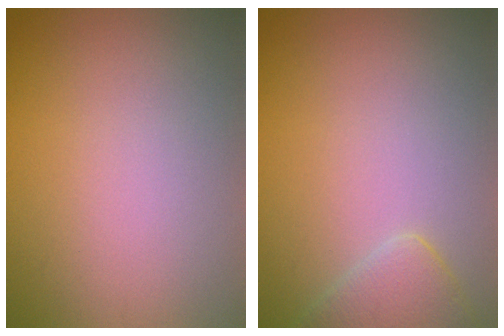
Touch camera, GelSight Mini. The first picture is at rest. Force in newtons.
{"total": 2.9, "press": 2.9, "slide": 0.2}